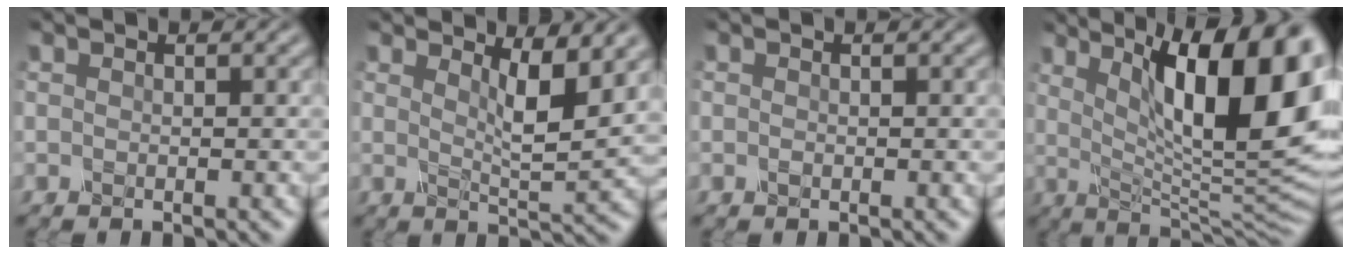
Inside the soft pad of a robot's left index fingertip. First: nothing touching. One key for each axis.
{"total": 4.2, "fx": 2.1, "fy": 1.0, "fz": 3.5, "tx": -0.055, "ty": -0.013, "tz": 0.035}
{"total": 0.0}
{"total": 16.1, "fx": 5.3, "fy": 5.2, "fz": 14.3, "tx": -0.189, "ty": -0.003, "tz": 0.094}